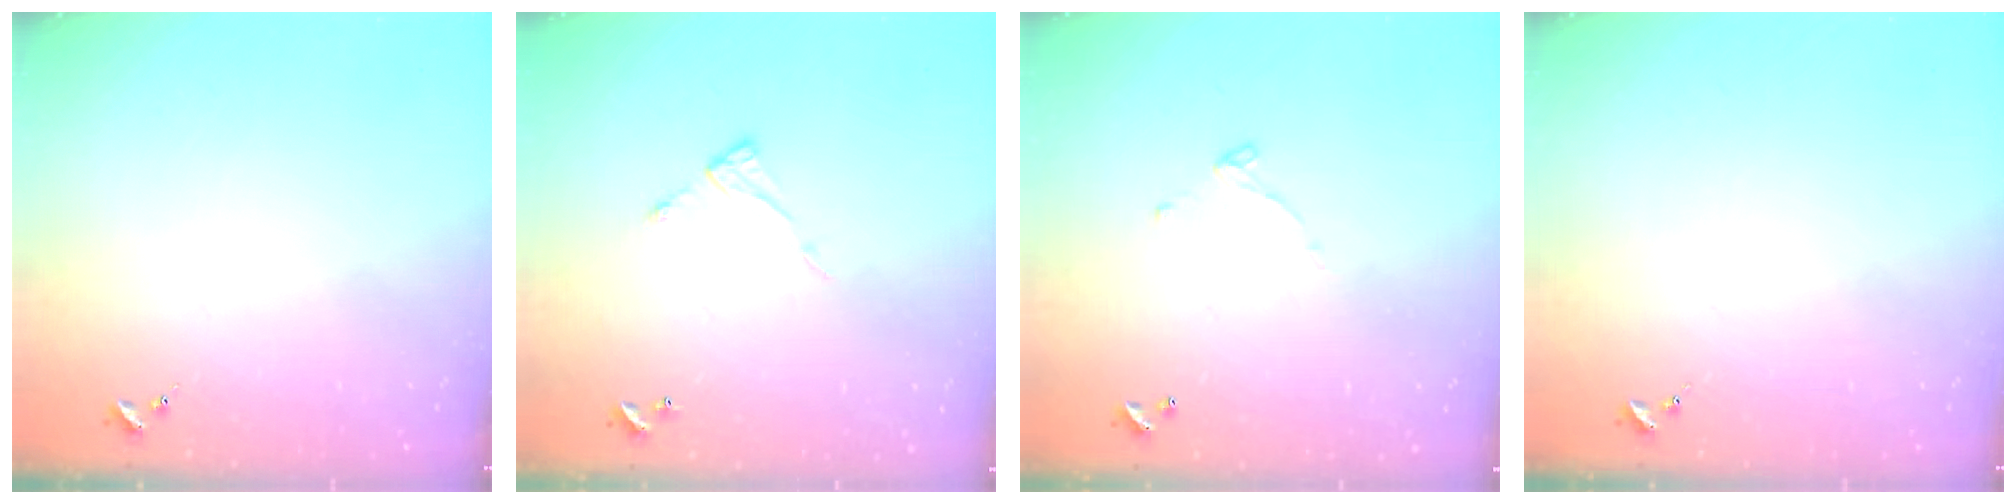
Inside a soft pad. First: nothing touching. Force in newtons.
{"total": 6.7, "press": 6.7, "slide": 0.2}
{"total": 4.9, "press": 4.9, "slide": 0.1}
{"total": 0.0}